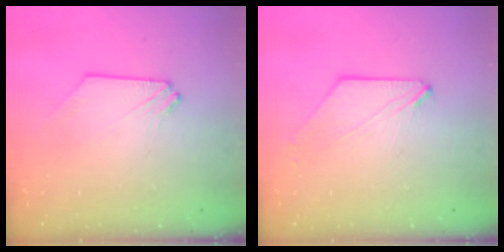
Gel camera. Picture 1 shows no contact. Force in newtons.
{"total": 0.0}